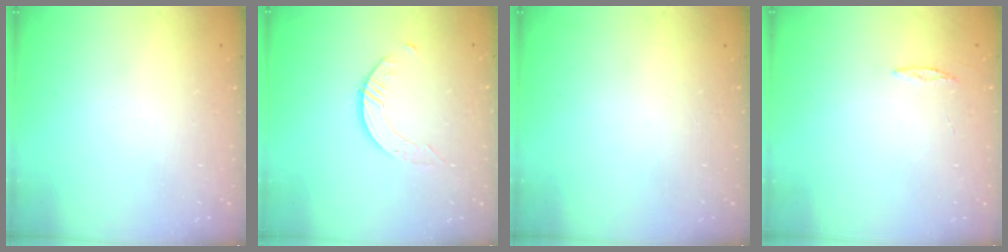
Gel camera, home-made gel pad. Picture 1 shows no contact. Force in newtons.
{"total": 2.4, "press": 2.4, "slide": 0.3}
{"total": 0.0}
{"total": 2.0, "press": 2.0, "slide": 0.2}